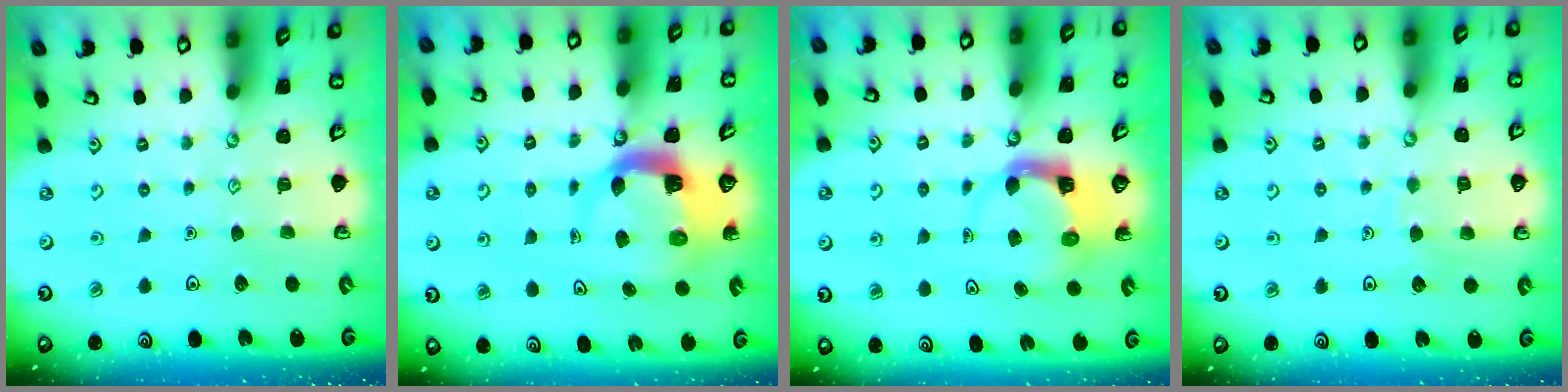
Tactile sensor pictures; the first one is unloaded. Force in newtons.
{"total": 5.4, "press": 5.3, "slide": 0.8}
{"total": 3.9, "press": 3.9, "slide": 0.5}
{"total": 3.5, "press": 3.5, "slide": 0.3}